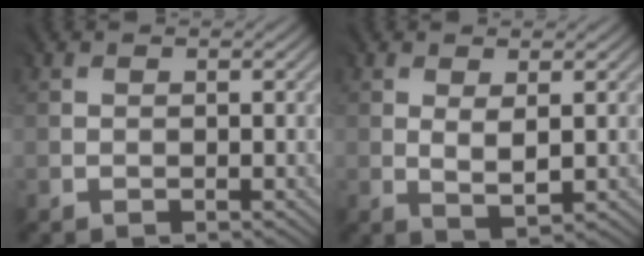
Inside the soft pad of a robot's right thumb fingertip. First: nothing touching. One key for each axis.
{"total": 2.4, "fx": 0.7, "fy": 1.0, "fz": 2.1, "tx": -0.046, "ty": -0.007, "tz": 0.021}